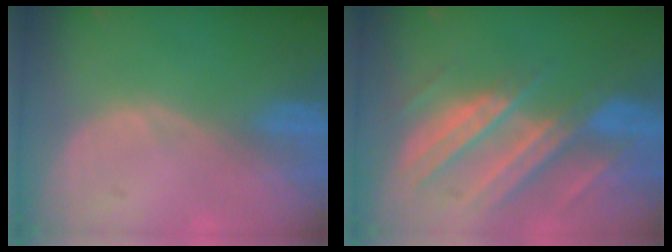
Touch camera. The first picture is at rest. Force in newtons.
{"total": 10.4, "press": 9.1, "slide": 5.0}